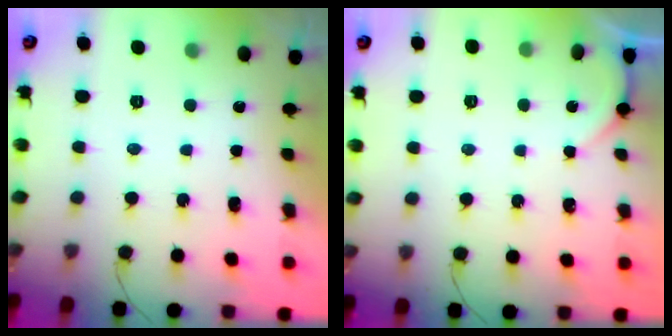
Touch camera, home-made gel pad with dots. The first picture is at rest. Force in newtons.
{"total": 1.6, "press": 1.6, "slide": 0.2}